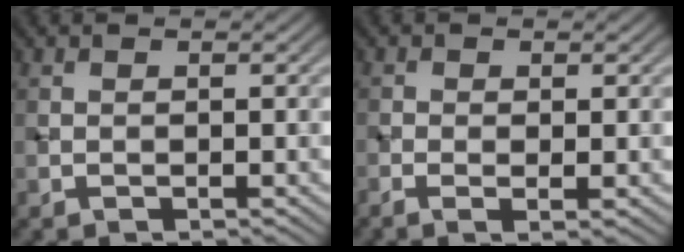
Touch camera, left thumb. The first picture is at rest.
{"total": 1.9, "force": [-0.5, 0.5, 1.8], "torque": [-0.038, -0.005, -0.012]}